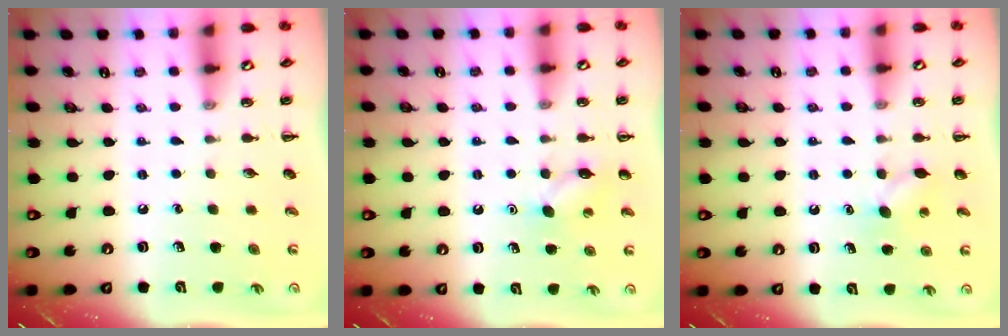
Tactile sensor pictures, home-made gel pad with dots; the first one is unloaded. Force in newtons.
{"total": 6.3, "press": 6.1, "slide": 1.6}
{"total": 4.8, "press": 4.6, "slide": 1.2}